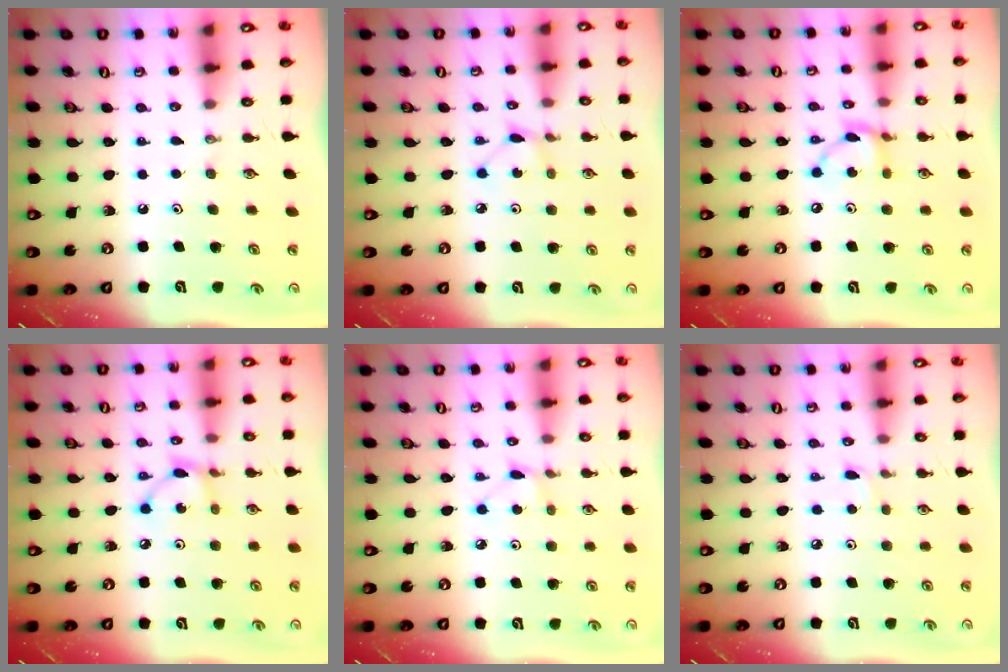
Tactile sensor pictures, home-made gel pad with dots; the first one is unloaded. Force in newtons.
{"total": 2.3, "press": 2.3, "slide": 0.2}
{"total": 8.6, "press": 8.6, "slide": 0.2}
{"total": 4.0, "press": 4.0, "slide": 0.2}
{"total": 2.9, "press": 2.9, "slide": 0.4}
{"total": 2.2, "press": 2.2, "slide": 0.3}